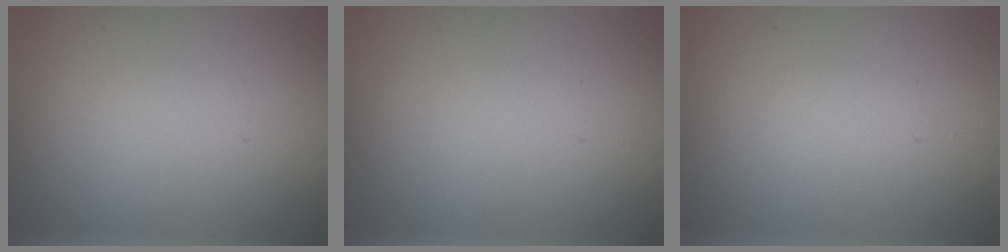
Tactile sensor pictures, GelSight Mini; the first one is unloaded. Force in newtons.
{"total": 0.0}
{"total": 1.0, "press": 1.0, "slide": 0.0}